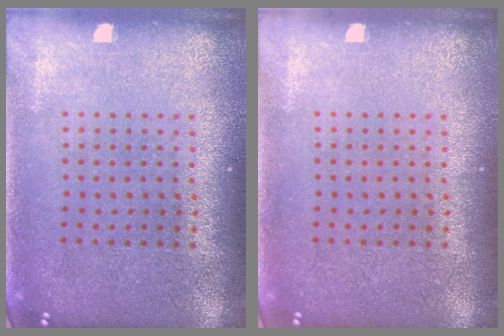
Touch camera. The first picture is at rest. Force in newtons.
{"total": 0.0}